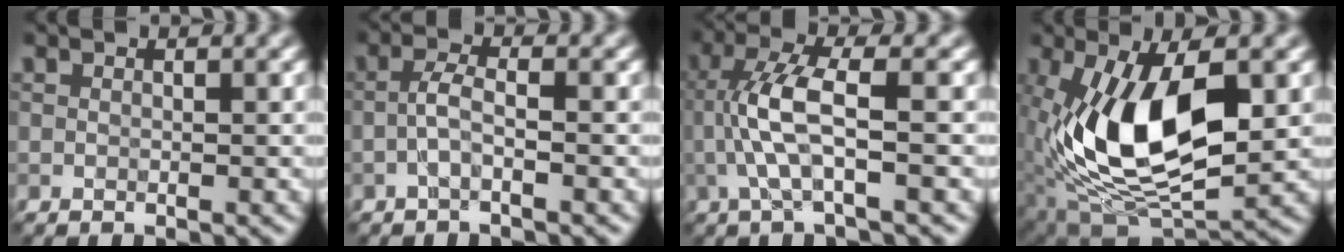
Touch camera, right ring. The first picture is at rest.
{"total": 2.1, "force": [-0.8, 0.4, 1.9], "torque": [-0.039, 0.009, -0.021]}
{"total": 5.0, "force": [-0.7, 0.8, 4.9], "torque": [-0.105, 0.015, -0.017]}
{"total": 11.4, "force": [0.1, 5.2, 10.2], "torque": [-0.194, 0.001, 0.002]}